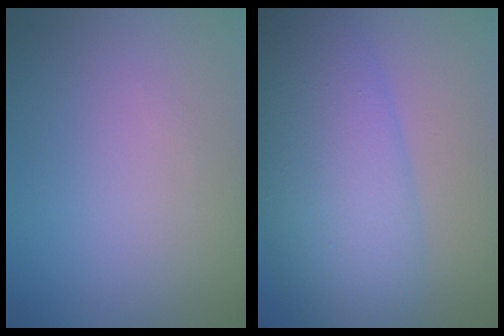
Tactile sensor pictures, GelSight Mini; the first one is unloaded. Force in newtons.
{"total": 9.7, "press": 9.7, "slide": 0.1}